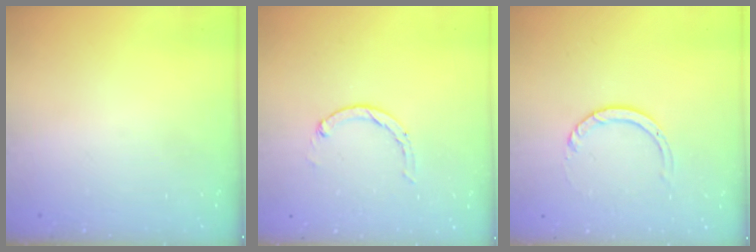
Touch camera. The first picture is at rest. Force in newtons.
{"total": 0.8, "press": 0.8, "slide": 0.2}
{"total": 3.1, "press": 3.1, "slide": 0.3}